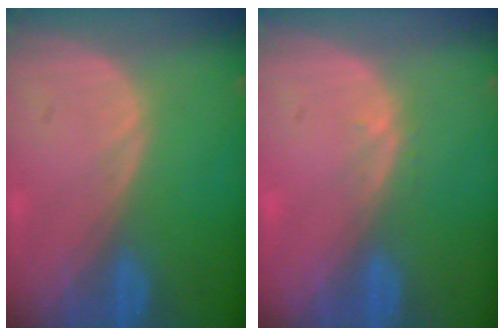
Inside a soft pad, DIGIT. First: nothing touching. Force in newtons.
{"total": 1.0, "press": 0.7, "slide": 0.7}